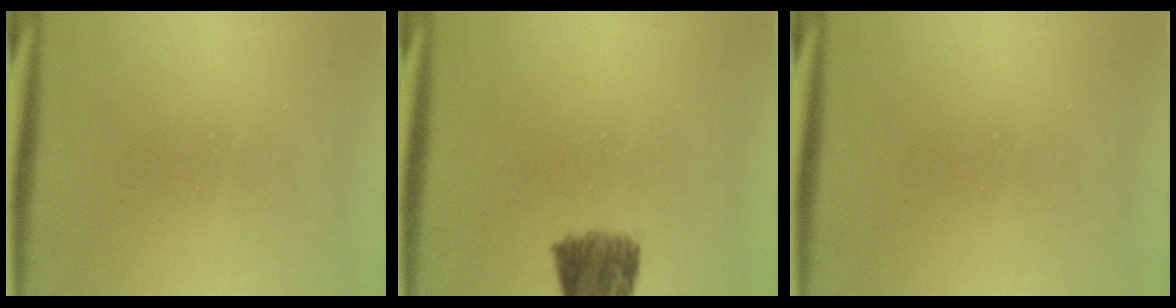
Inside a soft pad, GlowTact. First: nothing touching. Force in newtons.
{"total": 7.4}
{"total": 0.0}